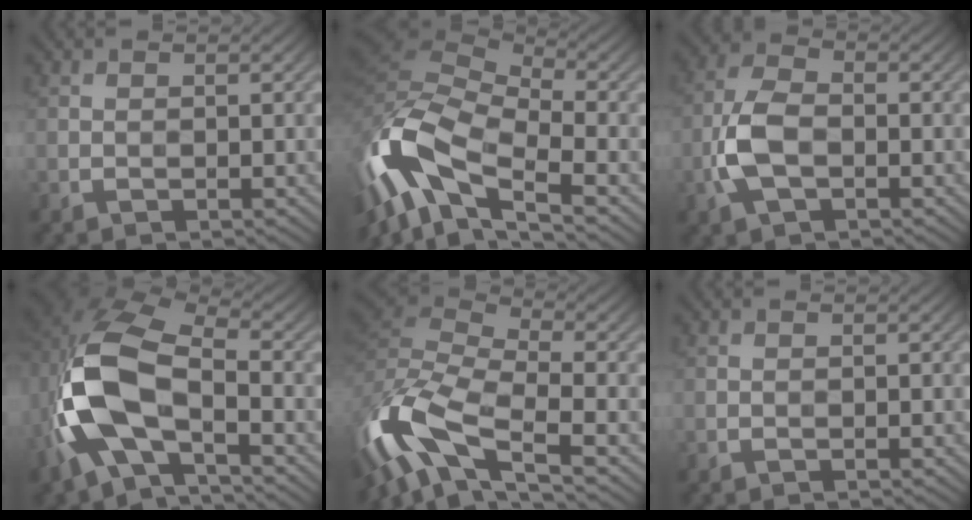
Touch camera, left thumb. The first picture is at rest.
{"total": 15.4, "force": [-5.6, 7.0, 12.5], "torque": [-0.298, 0.000, -0.117]}
{"total": 6.6, "force": [-1.8, 3.7, 5.1], "torque": [-0.122, 0.005, -0.043]}
{"total": 14.2, "force": [-4.2, 7.5, 11.3], "torque": [-0.273, -0.013, -0.089]}
{"total": 14.6, "force": [-7.0, 5.8, 11.5], "torque": [-0.279, -0.011, -0.139]}
{"total": 0.0}